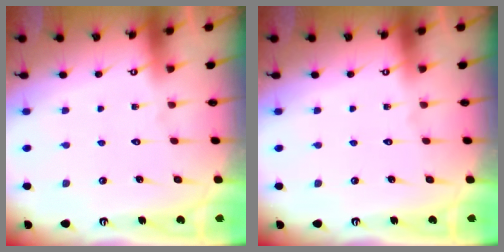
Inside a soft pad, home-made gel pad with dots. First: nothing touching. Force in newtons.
{"total": 0.0}